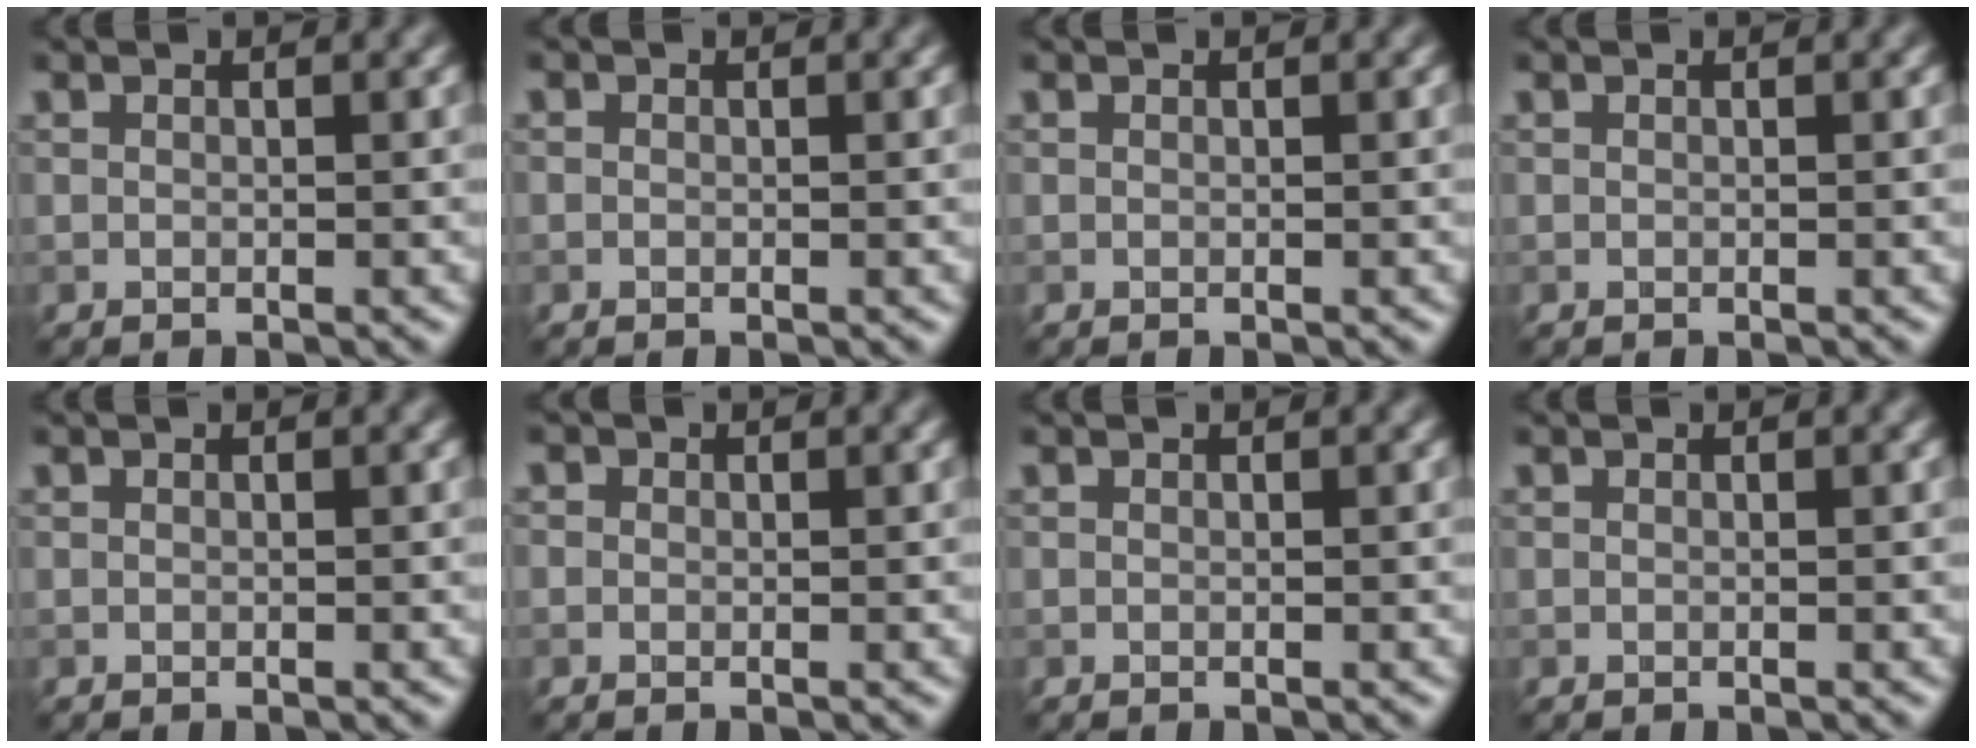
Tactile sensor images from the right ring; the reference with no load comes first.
{"total": 0.0}
{"total": 0.0}
{"total": 0.0}
{"total": 0.0}
{"total": 0.6, "force": [0.1, 0.6, 0.1], "torque": [0.000, -0.006, -0.003]}
{"total": 0.0}
{"total": 0.0}